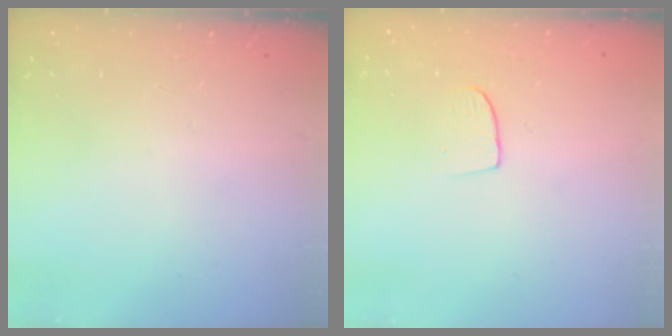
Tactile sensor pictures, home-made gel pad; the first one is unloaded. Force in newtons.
{"total": 6.3, "press": 6.3, "slide": 0.5}